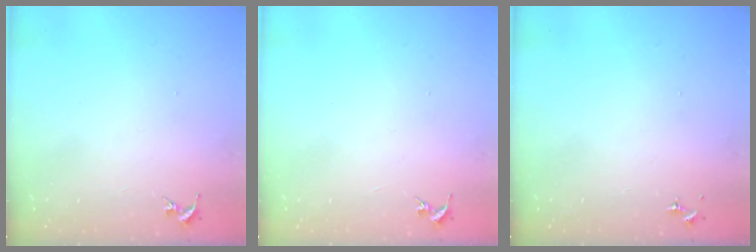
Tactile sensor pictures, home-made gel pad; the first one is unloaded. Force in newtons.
{"total": 0.0}
{"total": 0.0}